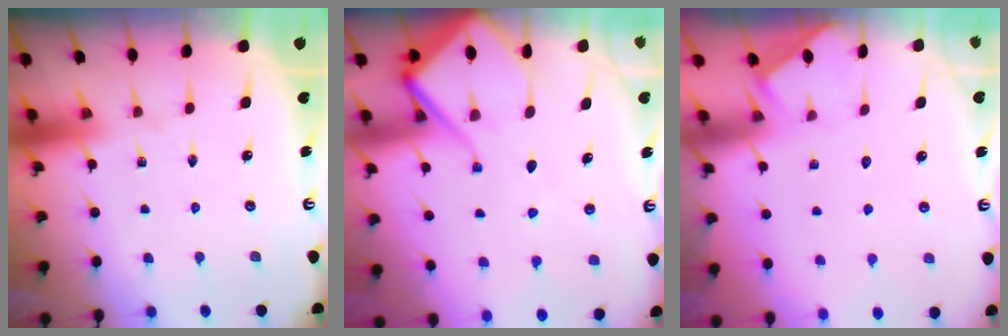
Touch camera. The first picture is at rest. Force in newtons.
{"total": 10.4, "press": 10.3, "slide": 0.8}
{"total": 1.2, "press": 1.2, "slide": 0.2}